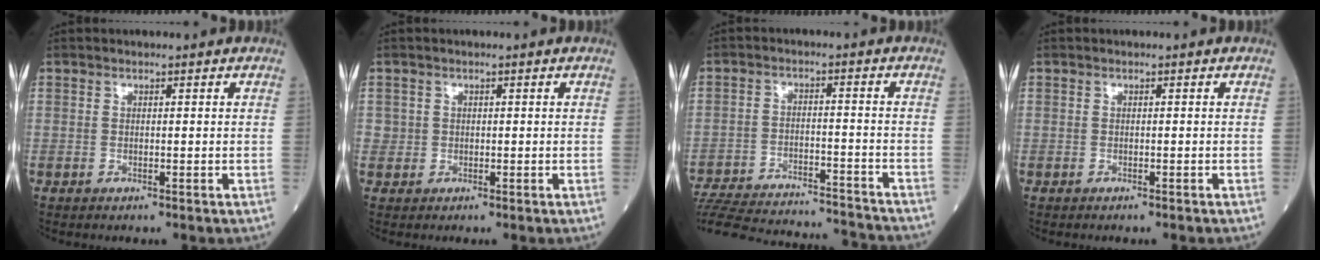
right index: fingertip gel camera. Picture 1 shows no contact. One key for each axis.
{"total": 1.0, "fx": 0.1, "fy": 1.0, "fz": 0.1, "tx": 0.009, "ty": 0.003, "tz": -0.001}
{"total": 24.0, "fx": -22.6, "fy": 2.7, "fz": 7.6, "tx": -0.157, "ty": -0.030, "tz": -0.322}
{"total": 0.8, "fx": -0.8, "fy": 0.0, "fz": 0.4, "tx": -0.006, "ty": -0.001, "tz": -0.009}